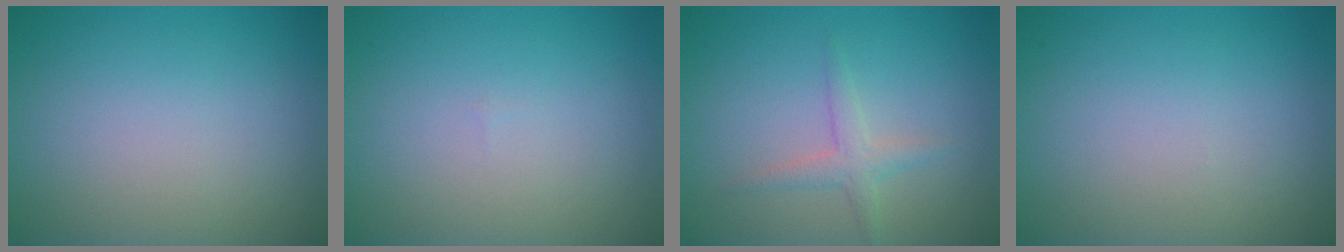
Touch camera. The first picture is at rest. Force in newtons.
{"total": 0.0}
{"total": 1.9, "press": 1.9, "slide": 0.1}
{"total": 0.0}